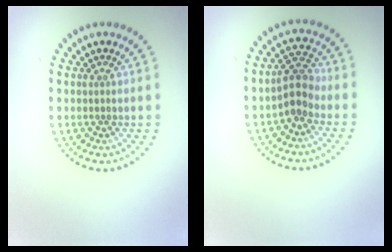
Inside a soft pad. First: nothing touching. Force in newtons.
{"total": 3.0, "press": 2.8, "slide": 1.0}